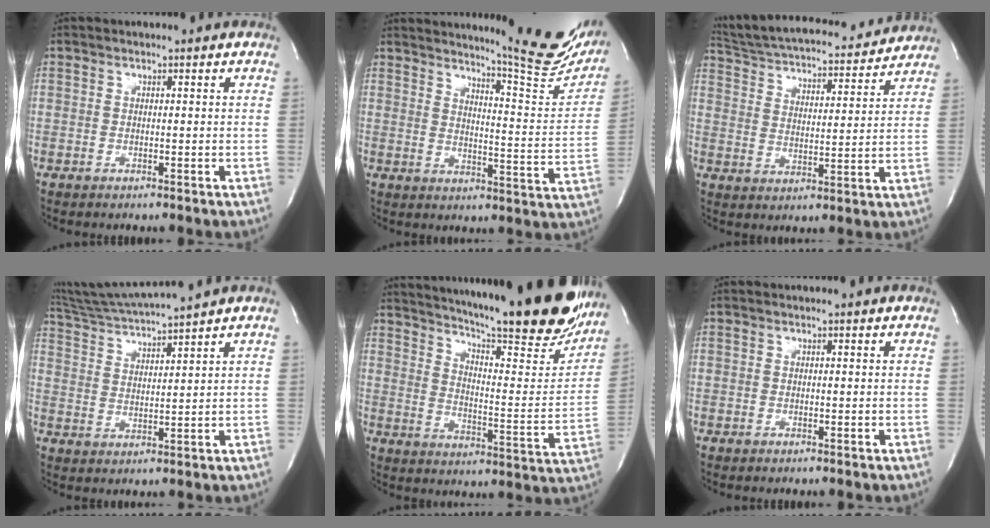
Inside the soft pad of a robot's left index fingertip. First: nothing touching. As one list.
[{"total": 17.2, "force": [15.5, 0.9, 7.5], "torque": [-0.100, -0.094, 0.180]}, {"total": 18.8, "force": [17.3, 3.3, 6.6], "torque": [-0.118, 0.015, 0.253]}, {"total": 10.1, "force": [9.2, -2.0, 3.7], "torque": [-0.072, 0.004, 0.166]}, {"total": 29.4, "force": [24.6, 3.7, 15.7], "torque": [-0.247, -0.080, 0.315]}, {"total": 0.0}]